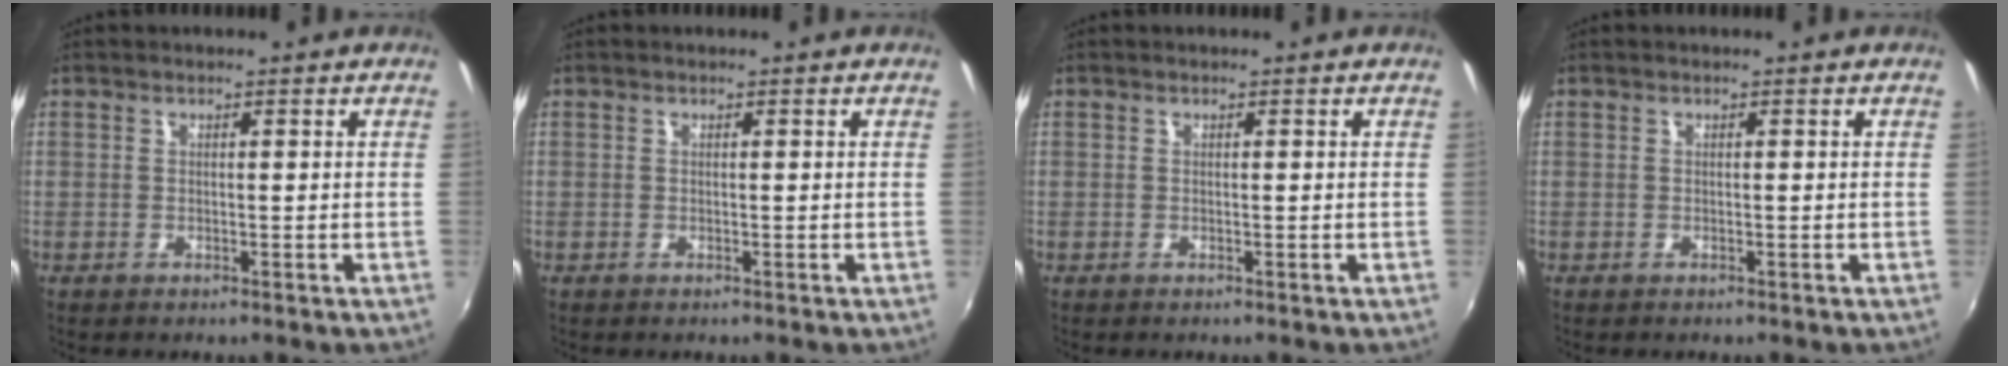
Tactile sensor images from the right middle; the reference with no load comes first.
{"total": 0.0}
{"total": 0.0}
{"total": 0.0}